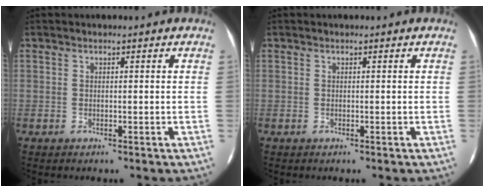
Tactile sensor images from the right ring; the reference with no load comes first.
{"total": 0.0}